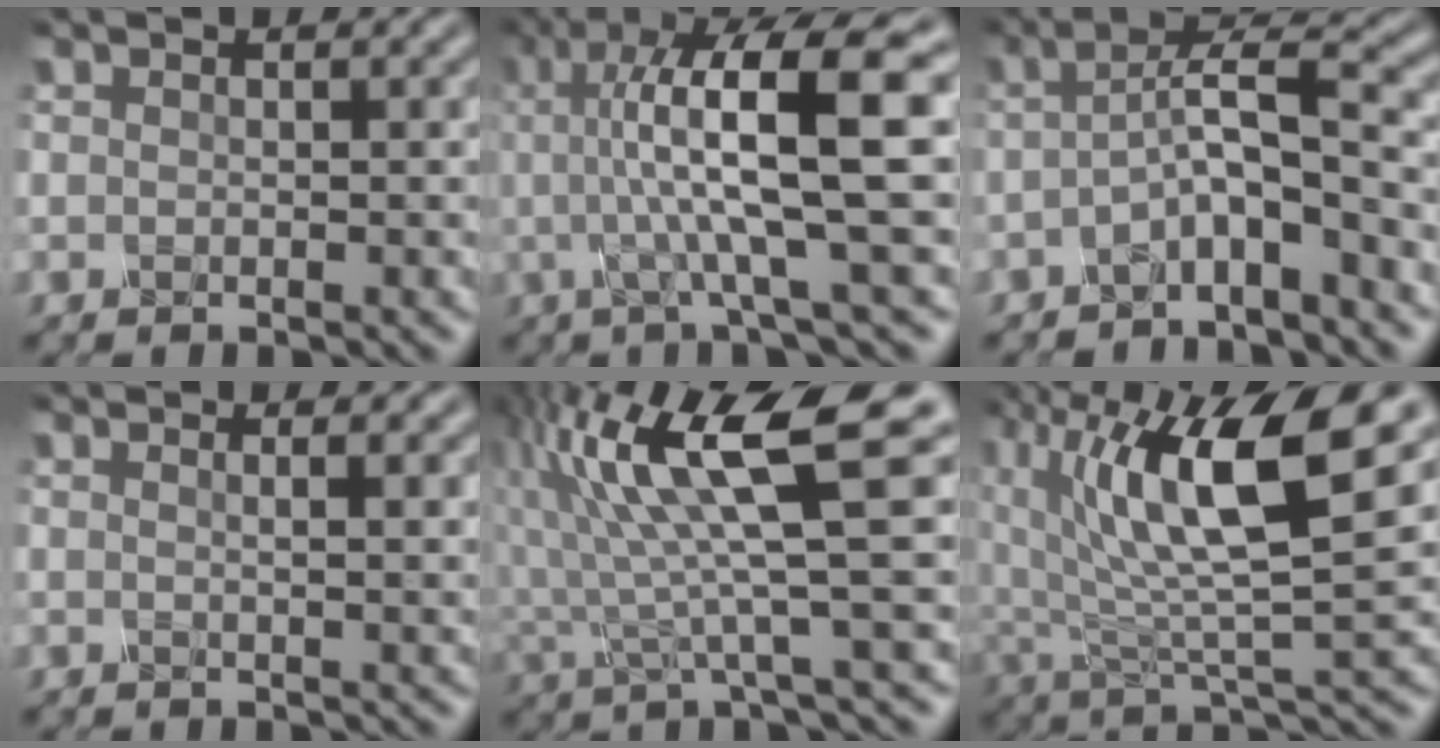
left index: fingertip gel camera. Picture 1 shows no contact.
{"total": 12.3, "force": [1.7, 2.0, 12.0], "torque": [-0.175, 0.024, 0.040]}
{"total": 4.3, "force": [-1.6, 0.6, 4.0], "torque": [-0.071, 0.021, -0.031]}
{"total": 2.5, "force": [1.3, 0.8, 1.9], "torque": [-0.009, 0.013, -0.003]}
{"total": 10.1, "force": [3.7, 1.6, 9.3], "torque": [-0.168, 0.013, 0.076]}
{"total": 12.1, "force": [3.4, 4.6, 10.6], "torque": [-0.199, 0.003, 0.072]}